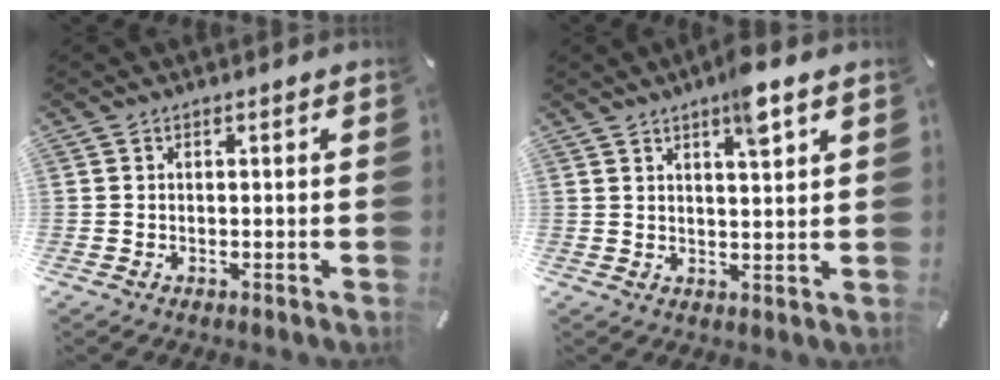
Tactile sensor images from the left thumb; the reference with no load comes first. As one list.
[{"total": 6.4, "force": [4.2, 1.3, 4.7], "torque": [-0.070, -0.018, 0.066]}]